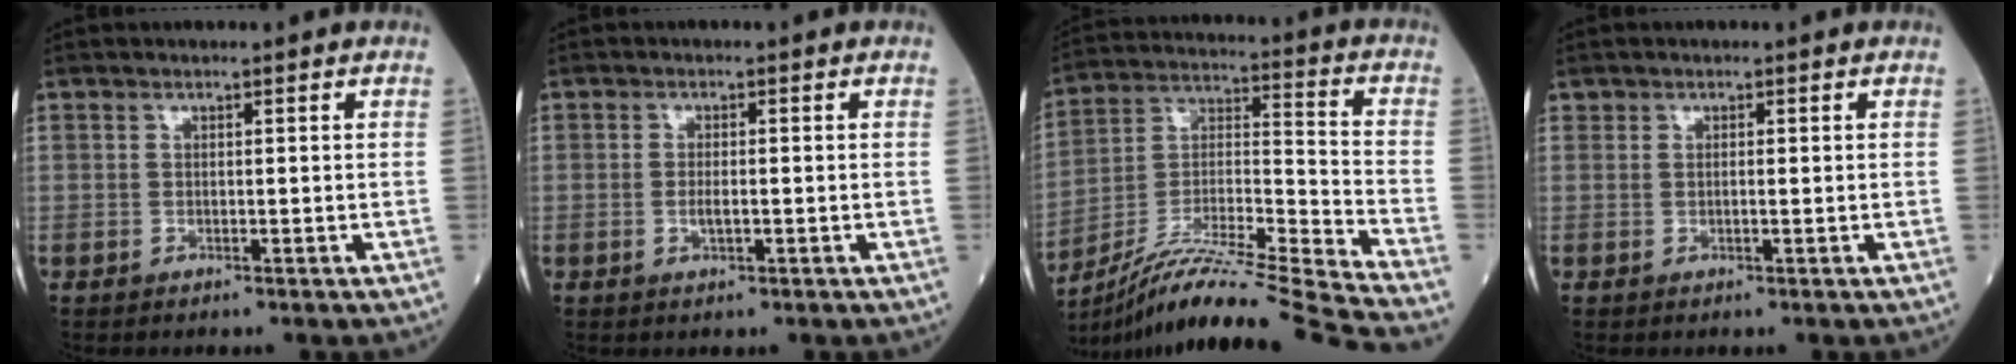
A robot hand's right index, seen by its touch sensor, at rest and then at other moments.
{"total": 1.7, "force": [-0.4, 0.4, 1.6], "torque": [-0.034, -0.001, -0.007]}
{"total": 23.1, "force": [-20.4, -2.8, 10.5], "torque": [-0.188, -0.021, -0.349]}
{"total": 0.0}